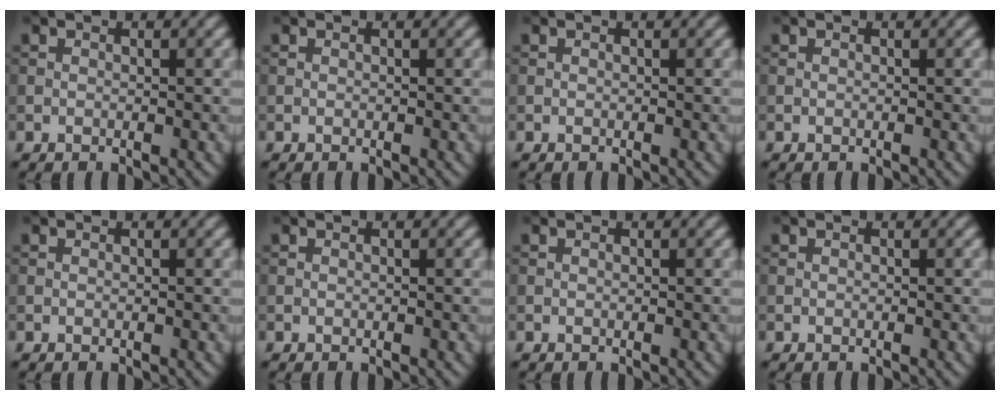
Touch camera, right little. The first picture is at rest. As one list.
[{"total": 0.0}, {"total": 0.0}, {"total": 0.0}, {"total": 0.0}, {"total": 0.0}, {"total": 0.0}, {"total": 0.0}]